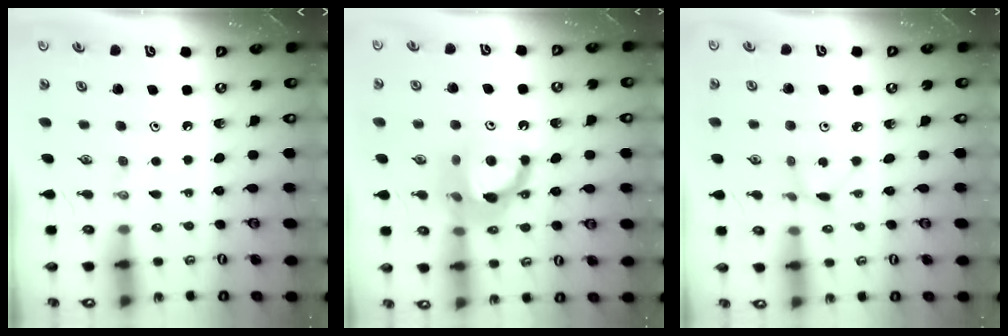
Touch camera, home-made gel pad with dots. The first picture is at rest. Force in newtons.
{"total": 11.9, "press": 11.8, "slide": 1.4}
{"total": 1.1, "press": 1.1, "slide": 0.1}